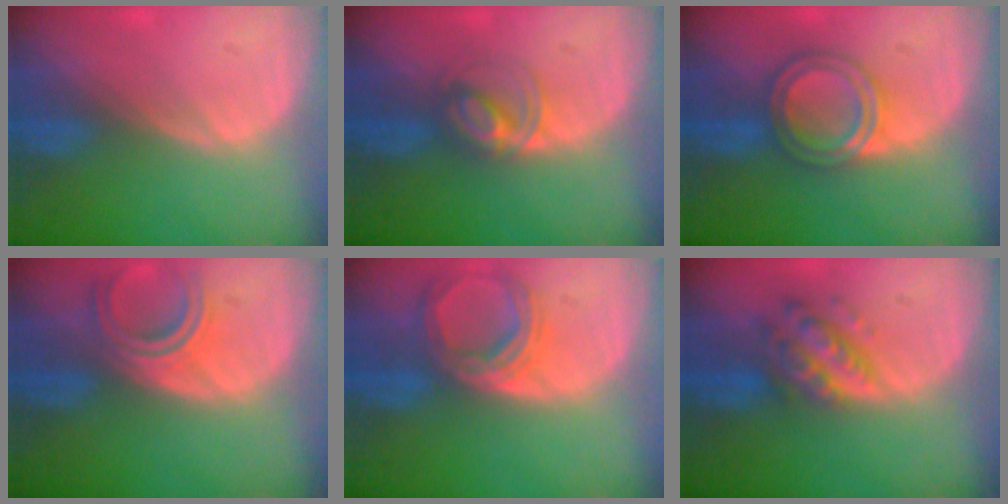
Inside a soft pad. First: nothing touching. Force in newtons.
{"total": 4.3, "press": 4.3, "slide": 0.4}
{"total": 6.2, "press": 5.4, "slide": 2.9}
{"total": 5.6, "press": 5.1, "slide": 2.2}
{"total": 6.9, "press": 6.4, "slide": 2.7}
{"total": 6.3, "press": 5.7, "slide": 2.6}